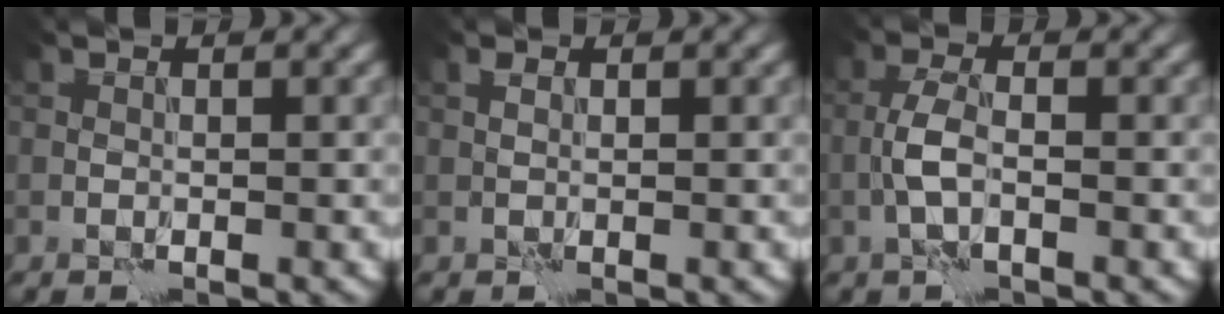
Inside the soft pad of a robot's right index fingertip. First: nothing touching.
{"total": 0.6, "force": [0.2, 0.4, 0.3], "torque": [-0.005, 0.002, 0.002]}
{"total": 2.2, "force": [-0.7, 0.7, 1.9], "torque": [-0.042, 0.005, -0.019]}